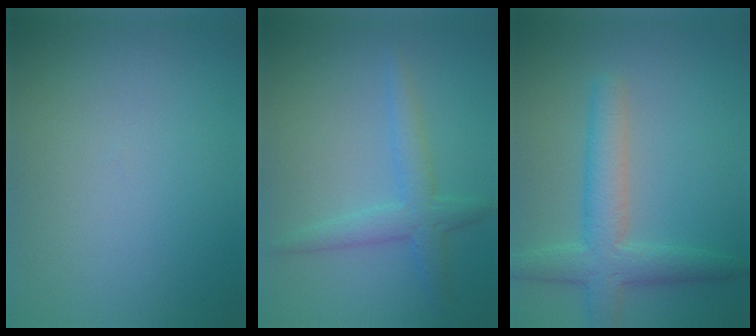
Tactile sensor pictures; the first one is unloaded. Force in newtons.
{"total": 2.9, "press": 2.9, "slide": 0.1}
{"total": 4.5, "press": 4.5, "slide": 0.1}